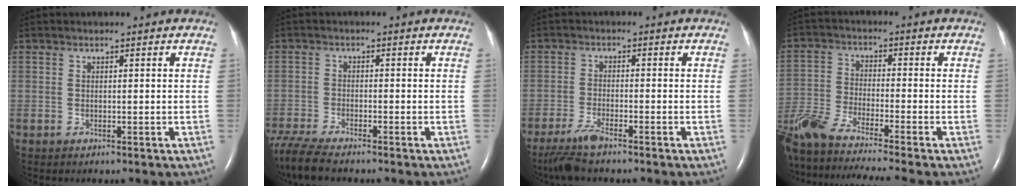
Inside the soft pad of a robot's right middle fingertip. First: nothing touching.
{"total": 8.1, "force": [-7.0, 0.8, 4.0], "torque": [-0.082, -0.023, -0.126]}
{"total": 4.8, "force": [-3.9, 0.2, 2.8], "torque": [-0.068, -0.017, -0.076]}
{"total": 14.8, "force": [-12.7, -0.8, 7.5], "torque": [-0.155, -0.025, -0.225]}